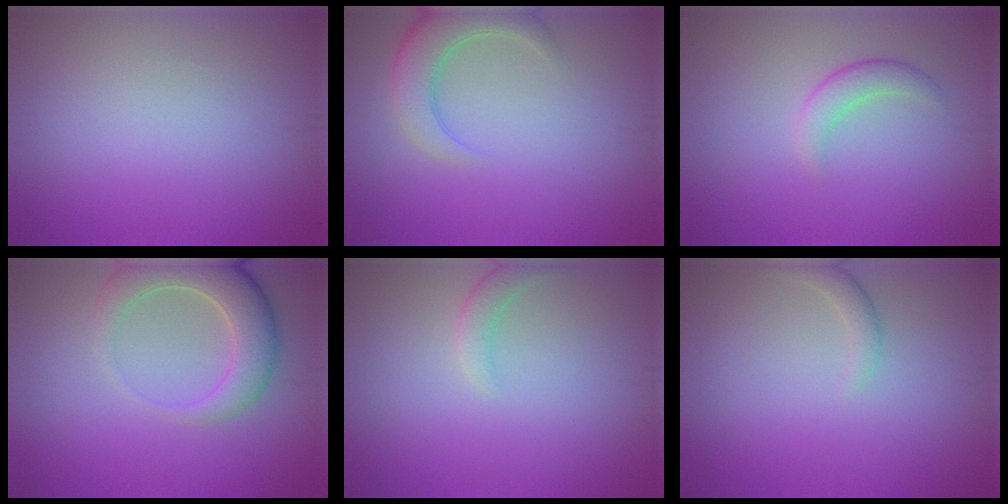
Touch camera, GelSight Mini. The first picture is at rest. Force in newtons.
{"total": 4.4, "press": 4.4, "slide": 0.4}
{"total": 1.9, "press": 1.9, "slide": 0.1}
{"total": 5.6, "press": 5.6, "slide": 0.7}
{"total": 1.6, "press": 1.5, "slide": 0.2}
{"total": 1.4, "press": 1.4, "slide": 0.1}